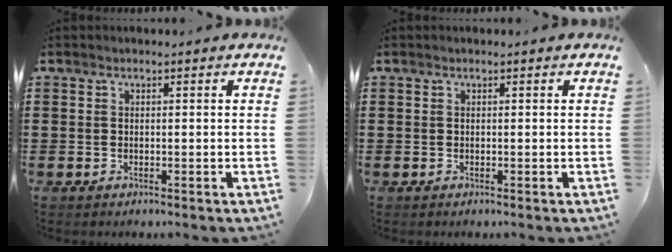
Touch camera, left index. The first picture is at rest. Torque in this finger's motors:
{"motor_torque": [0.62, -0.40, 0.25, 0.15]}